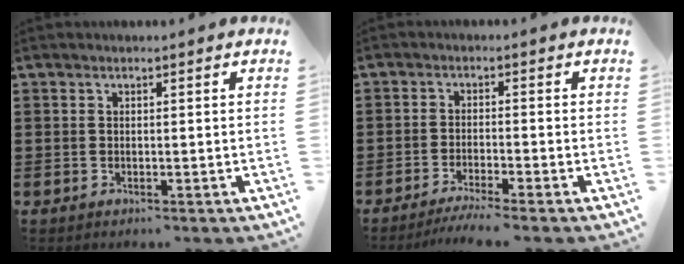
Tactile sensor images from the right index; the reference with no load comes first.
{"total": 2.6, "force": [-2.3, -0.3, 1.1], "torque": [-0.020, -0.001, -0.045]}